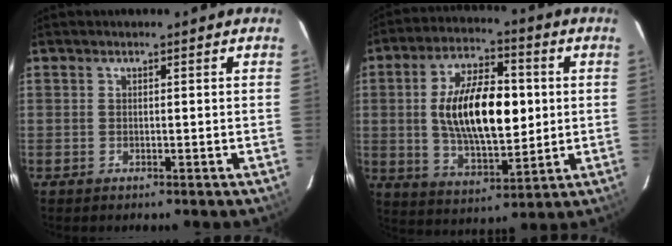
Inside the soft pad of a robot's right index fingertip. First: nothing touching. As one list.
[{"total": 17.1, "force": [1.3, 8.0, 15.1], "torque": [-0.267, 0.011, 0.031]}]